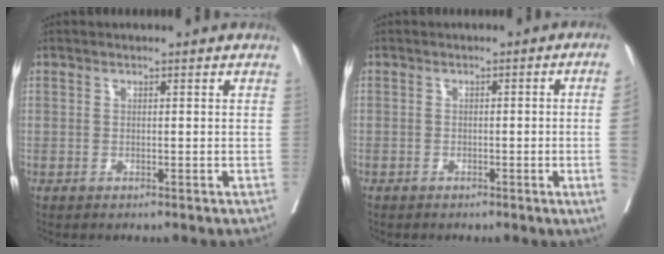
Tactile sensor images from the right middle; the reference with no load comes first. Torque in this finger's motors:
{"motor_torque": [1.03, -1.11, -0.90, -0.21]}